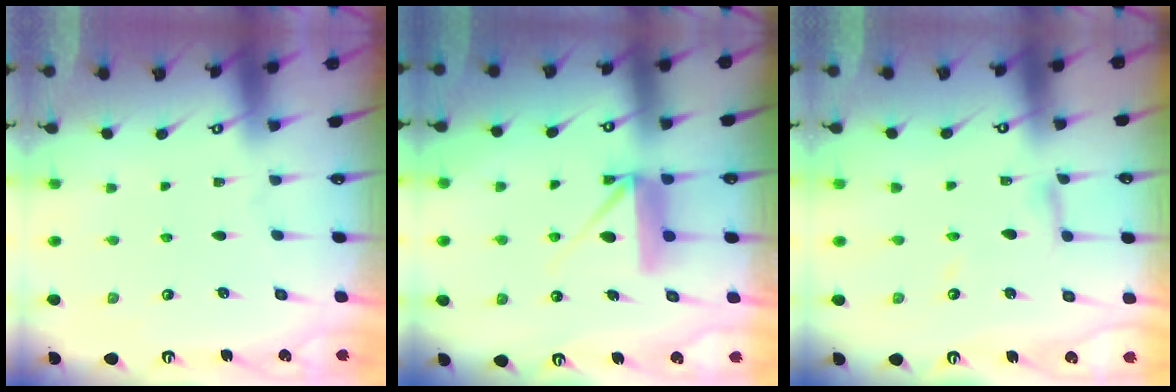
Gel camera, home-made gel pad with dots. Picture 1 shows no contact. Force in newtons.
{"total": 8.4, "press": 8.4, "slide": 0.6}
{"total": 7.1, "press": 7.0, "slide": 0.6}